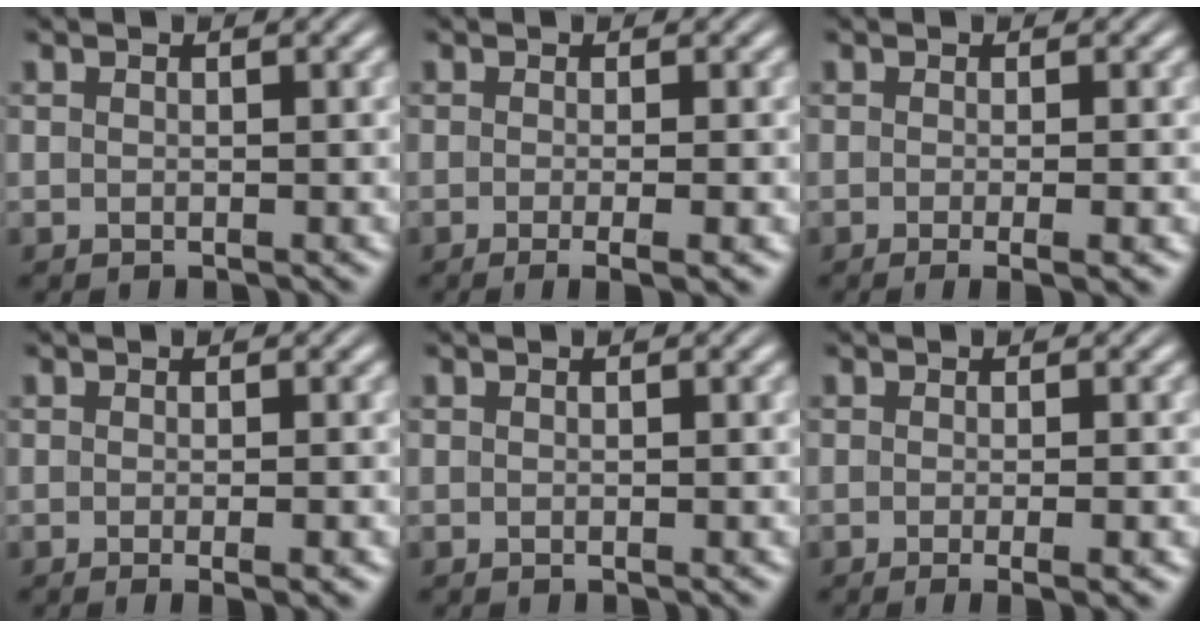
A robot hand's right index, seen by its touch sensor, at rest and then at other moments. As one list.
[{"total": 3.2, "force": [-2.2, 0.4, 2.3], "torque": [-0.035, -0.009, -0.031]}, {"total": 2.5, "force": [-1.5, 0.3, 1.9], "torque": [-0.028, -0.005, -0.023]}, {"total": 1.4, "force": [-0.9, 0.1, 1.1], "torque": [-0.016, 0.000, -0.015]}, {"total": 0.0}, {"total": 2.1, "force": [-1.3, 0.2, 1.6], "torque": [-0.023, -0.003, -0.021]}]